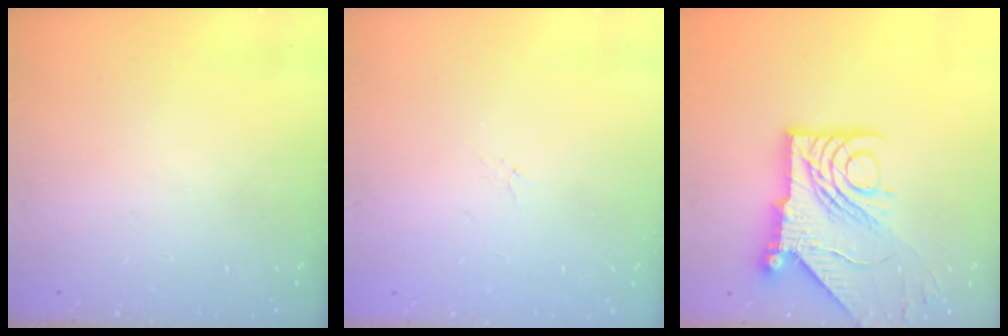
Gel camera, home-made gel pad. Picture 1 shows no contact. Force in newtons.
{"total": 0.9, "press": 0.8, "slide": 0.4}
{"total": 15.2, "press": 15.1, "slide": 1.8}